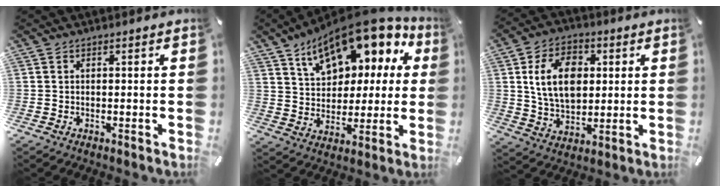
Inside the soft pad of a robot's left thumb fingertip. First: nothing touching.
{"total": 15.6, "force": [10.1, 8.6, 8.1], "torque": [-0.144, -0.063, 0.178]}
{"total": 12.6, "force": [2.5, 9.1, 8.3], "torque": [-0.158, 0.008, 0.043]}